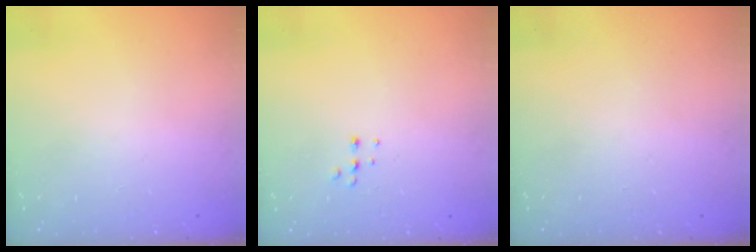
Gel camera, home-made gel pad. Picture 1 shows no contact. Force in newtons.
{"total": 4.5, "press": 4.4, "slide": 0.7}
{"total": 0.0}